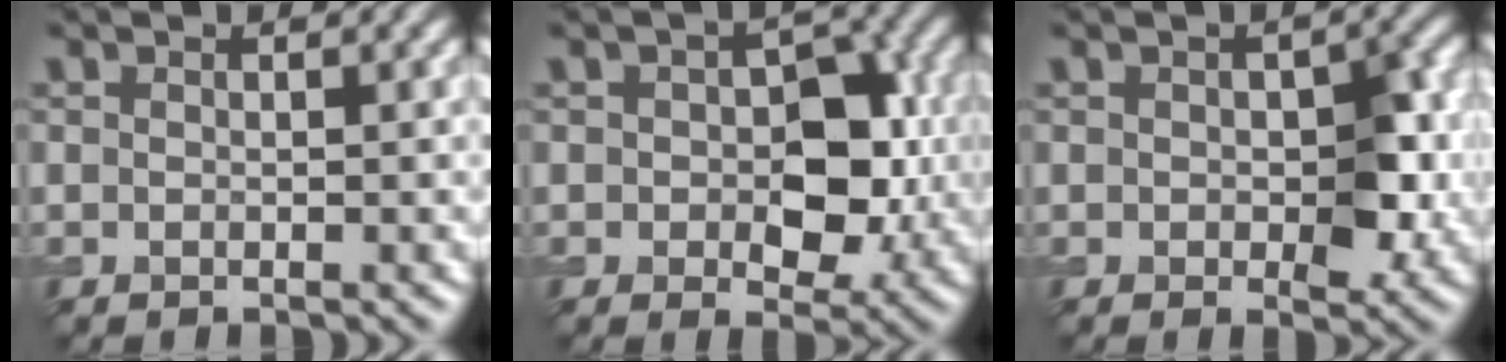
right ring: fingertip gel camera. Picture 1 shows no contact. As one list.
[{"total": 7.0, "force": [-0.1, 4.2, 5.6], "torque": [-0.075, -0.003, -0.003]}, {"total": 4.6, "force": [-0.2, 2.5, 3.9], "torque": [-0.054, -0.004, 0.002]}]